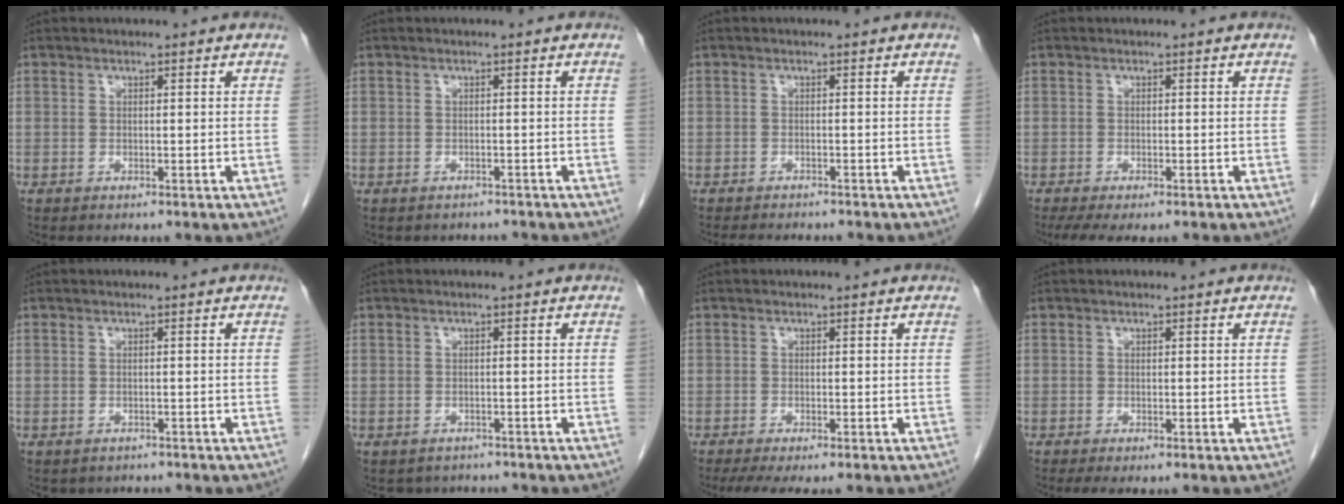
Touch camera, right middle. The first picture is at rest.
{"total": 2.8, "force": [-2.5, 1.3, 0.0], "torque": [-0.003, 0.001, -0.034]}
{"total": 5.5, "force": [-5.0, 1.2, 2.0], "torque": [-0.024, -0.007, -0.072]}
{"total": 6.0, "force": [-4.6, 1.7, 3.5], "torque": [-0.049, -0.013, -0.071]}
{"total": 2.4, "force": [-1.9, 1.4, 0.3], "torque": [-0.005, 0.002, -0.024]}
{"total": 3.5, "force": [-3.0, 1.8, 0.2], "torque": [-0.001, 0.004, -0.039]}
{"total": 5.1, "force": [-3.9, 1.1, 3.2], "torque": [-0.046, -0.013, -0.060]}
{"total": 1.5, "force": [-0.9, 0.6, 1.1], "torque": [-0.016, -0.003, -0.010]}